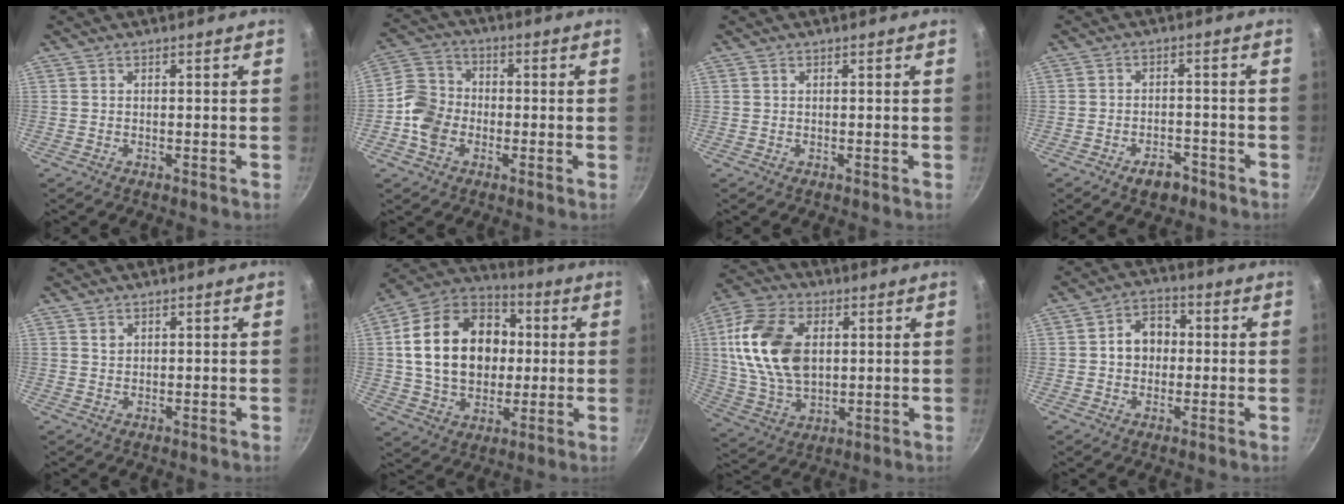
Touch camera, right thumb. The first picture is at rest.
{"total": 8.8, "force": [-2.3, 7.1, 4.7], "torque": [-0.068, 0.021, -0.062]}
{"total": 0.0}
{"total": 4.8, "force": [-3.1, 2.8, 2.4], "torque": [-0.023, 0.027, -0.039]}
{"total": 1.1, "force": [0.6, 0.8, 0.4], "torque": [-0.006, 0.001, 0.012]}
{"total": 22.6, "force": [2.2, 17.0, 14.8], "torque": [-0.226, 0.027, 0.036]}
{"total": 18.5, "force": [3.2, 11.9, 13.9], "torque": [-0.252, -0.001, 0.061]}
{"total": 7.3, "force": [0.3, 5.9, 4.3], "torque": [-0.030, 0.017, -0.005]}